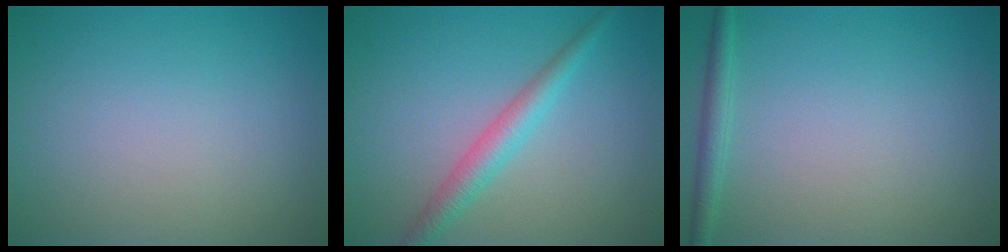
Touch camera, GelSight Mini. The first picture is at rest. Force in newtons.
{"total": 2.8, "press": 2.8, "slide": 0.1}
{"total": 1.5, "press": 1.5, "slide": 0.1}